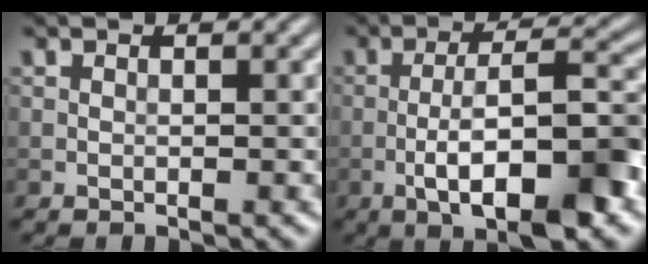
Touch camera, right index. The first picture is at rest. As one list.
[{"total": 9.3, "force": [-3.7, 2.5, 8.2], "torque": [-0.134, 0.016, -0.063]}]